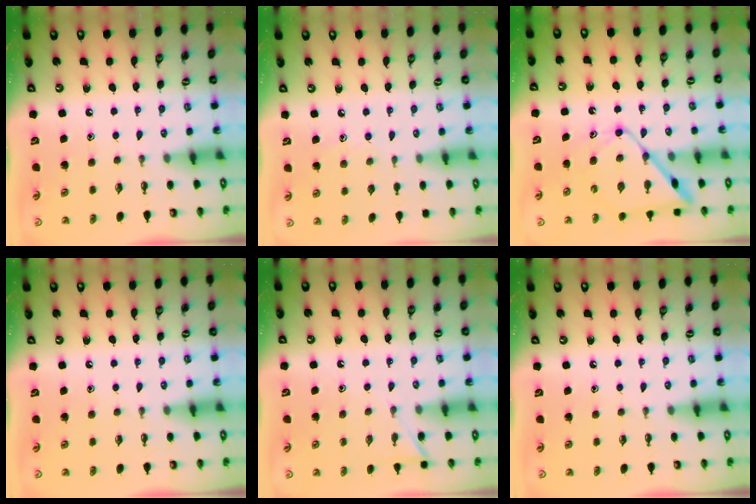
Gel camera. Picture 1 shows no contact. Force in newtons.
{"total": 4.1, "press": 4.1, "slide": 0.5}
{"total": 11.7, "press": 11.6, "slide": 1.0}
{"total": 0.0}
{"total": 3.5, "press": 3.5, "slide": 0.5}
{"total": 0.0}